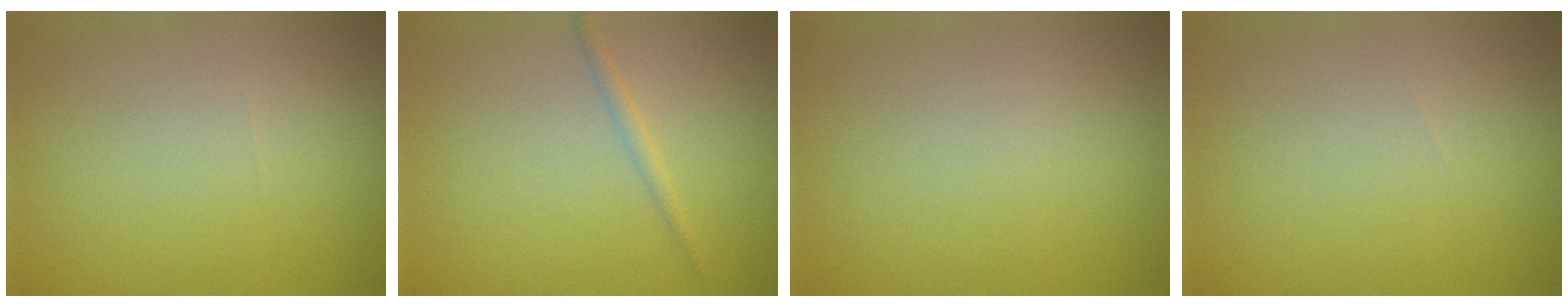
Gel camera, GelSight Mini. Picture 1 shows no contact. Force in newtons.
{"total": 1.1, "press": 1.1, "slide": 0.0}
{"total": 0.0}
{"total": 0.0}